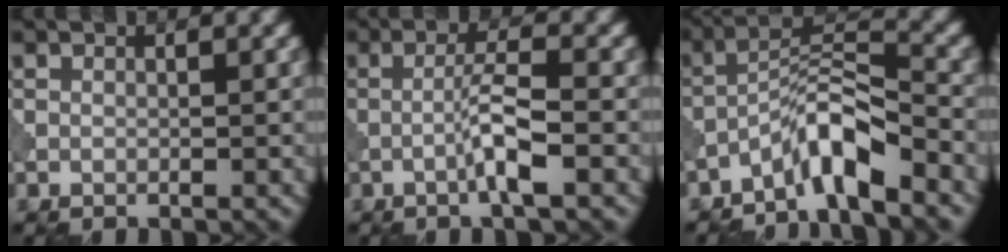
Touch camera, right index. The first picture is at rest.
{"total": 3.5, "force": [-1.1, 0.1, 3.3], "torque": [-0.062, 0.011, -0.027]}
{"total": 5.2, "force": [-3.8, 0.9, 3.5], "torque": [-0.062, 0.013, -0.079]}